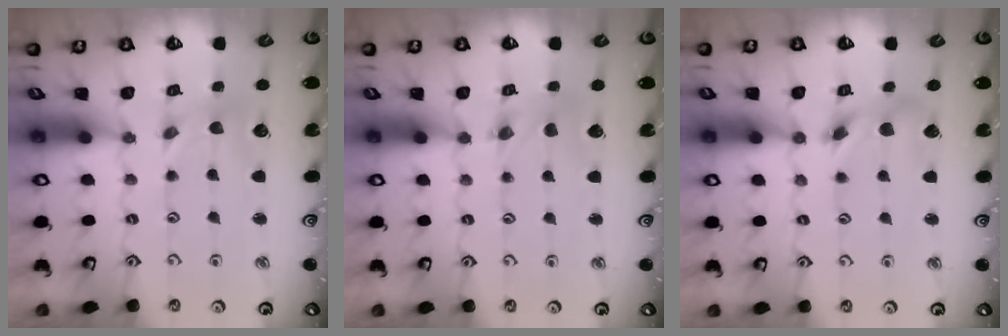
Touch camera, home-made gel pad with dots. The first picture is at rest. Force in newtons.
{"total": 0.0}
{"total": 5.0, "press": 5.0, "slide": 0.5}